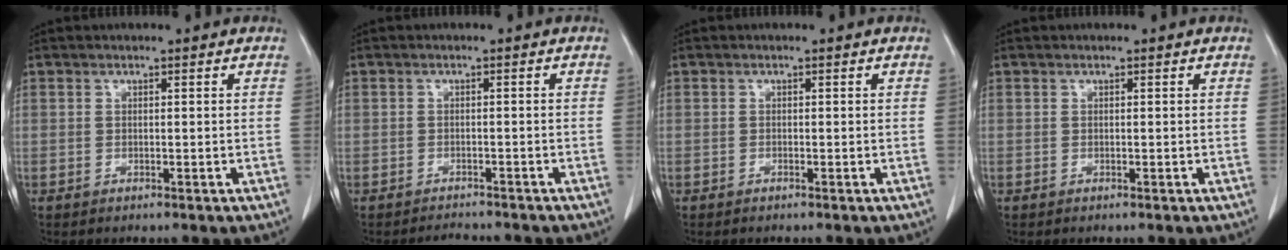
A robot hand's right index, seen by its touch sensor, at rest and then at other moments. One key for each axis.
{"total": 2.3, "fx": -2.2, "fy": 0.8, "fz": -0.2, "tx": 0.000, "ty": -0.003, "tz": -0.035}
{"total": 0.0}
{"total": 0.0}